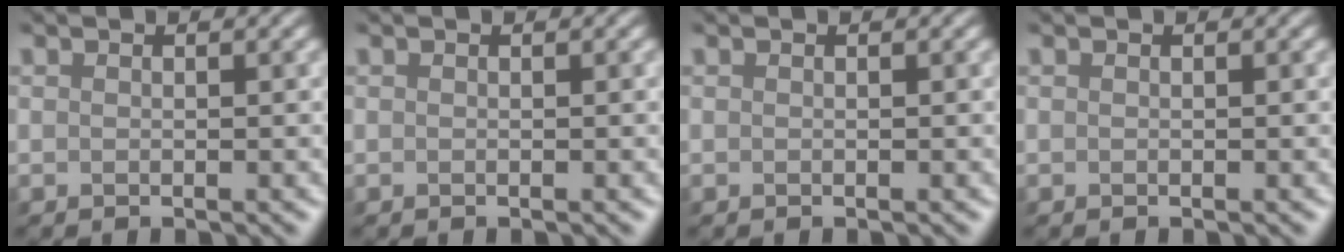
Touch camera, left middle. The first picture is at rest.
{"total": 0.0}
{"total": 0.0}
{"total": 0.0}